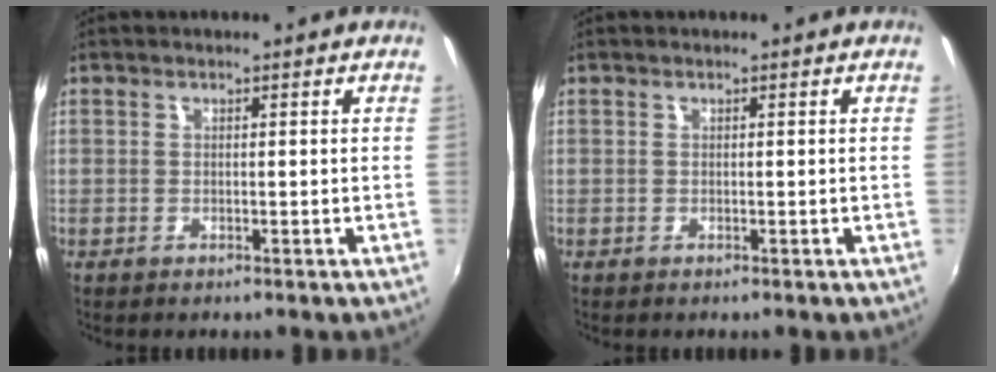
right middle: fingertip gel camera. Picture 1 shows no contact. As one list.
[{"total": 0.0}]